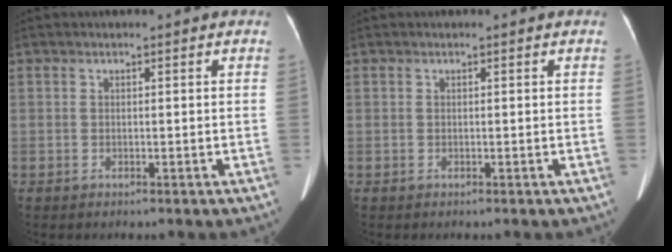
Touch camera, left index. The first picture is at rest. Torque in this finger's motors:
{"motor_torque": [0.02, 0.08, 0.00, 0.00]}